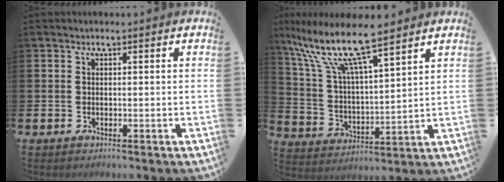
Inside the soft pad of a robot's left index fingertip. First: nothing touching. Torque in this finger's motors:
{"motor_torque": [0.30, -1.06, 1.05, 0.21]}